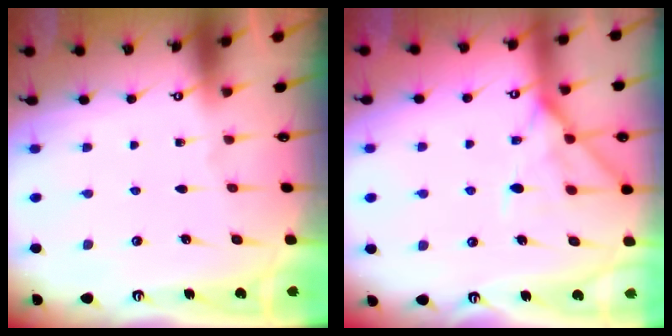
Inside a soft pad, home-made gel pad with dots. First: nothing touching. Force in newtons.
{"total": 13.2, "press": 13.2, "slide": 1.2}